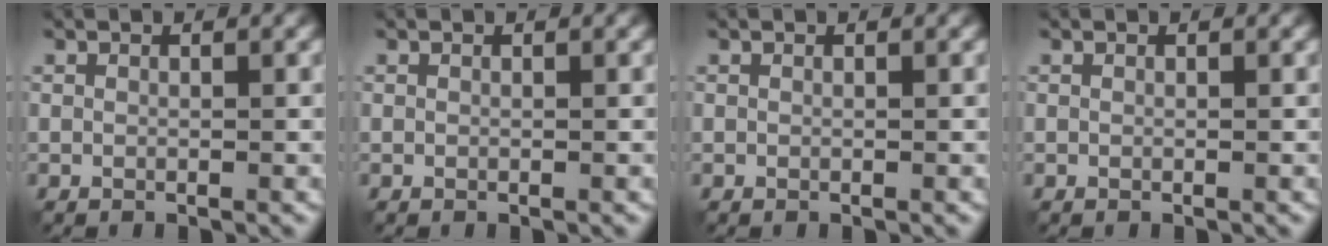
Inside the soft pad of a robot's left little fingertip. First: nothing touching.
{"total": 0.0}
{"total": 0.0}
{"total": 0.0}